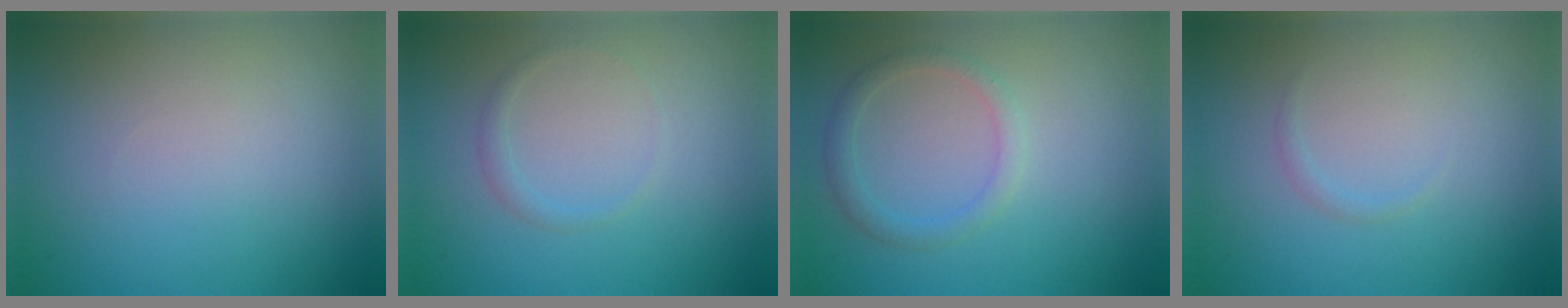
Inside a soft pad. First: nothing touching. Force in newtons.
{"total": 0.9, "press": 0.9, "slide": 0.1}
{"total": 1.8, "press": 1.8, "slide": 0.1}
{"total": 0.5, "press": 0.5, "slide": 0.0}